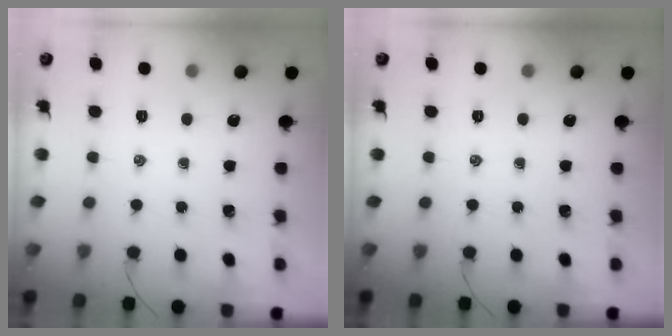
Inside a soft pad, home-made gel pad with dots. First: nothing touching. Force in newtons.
{"total": 0.0}